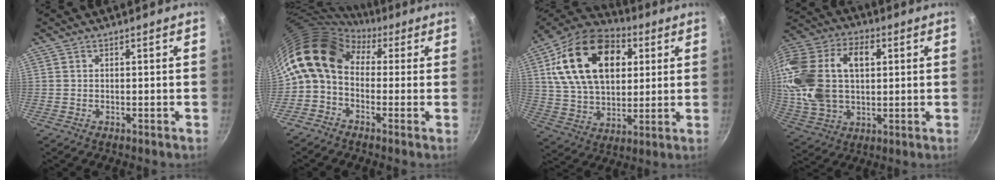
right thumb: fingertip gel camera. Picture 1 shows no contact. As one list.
[{"total": 11.7, "force": [2.5, 8.2, 8.0], "torque": [-0.133, 0.026, 0.020]}, {"total": 24.7, "force": [7.1, 16.0, 17.5], "torque": [-0.285, 0.000, 0.115]}, {"total": 23.6, "force": [3.8, 15.5, 17.4], "torque": [-0.342, 0.023, 0.067]}]